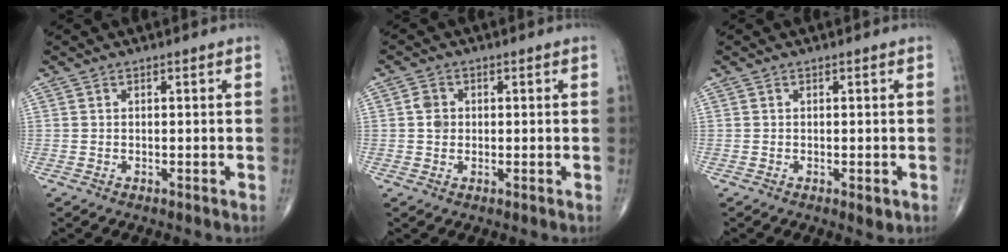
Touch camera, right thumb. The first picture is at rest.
{"total": 2.6, "force": [0.2, 2.2, 1.4], "torque": [-0.015, 0.003, 0.001]}
{"total": 1.6, "force": [-0.5, 0.6, 1.3], "torque": [-0.013, -0.002, -0.004]}